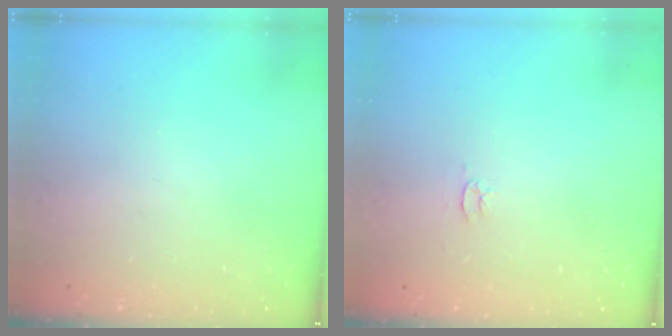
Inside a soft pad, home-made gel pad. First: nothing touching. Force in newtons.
{"total": 2.6, "press": 2.6, "slide": 0.3}